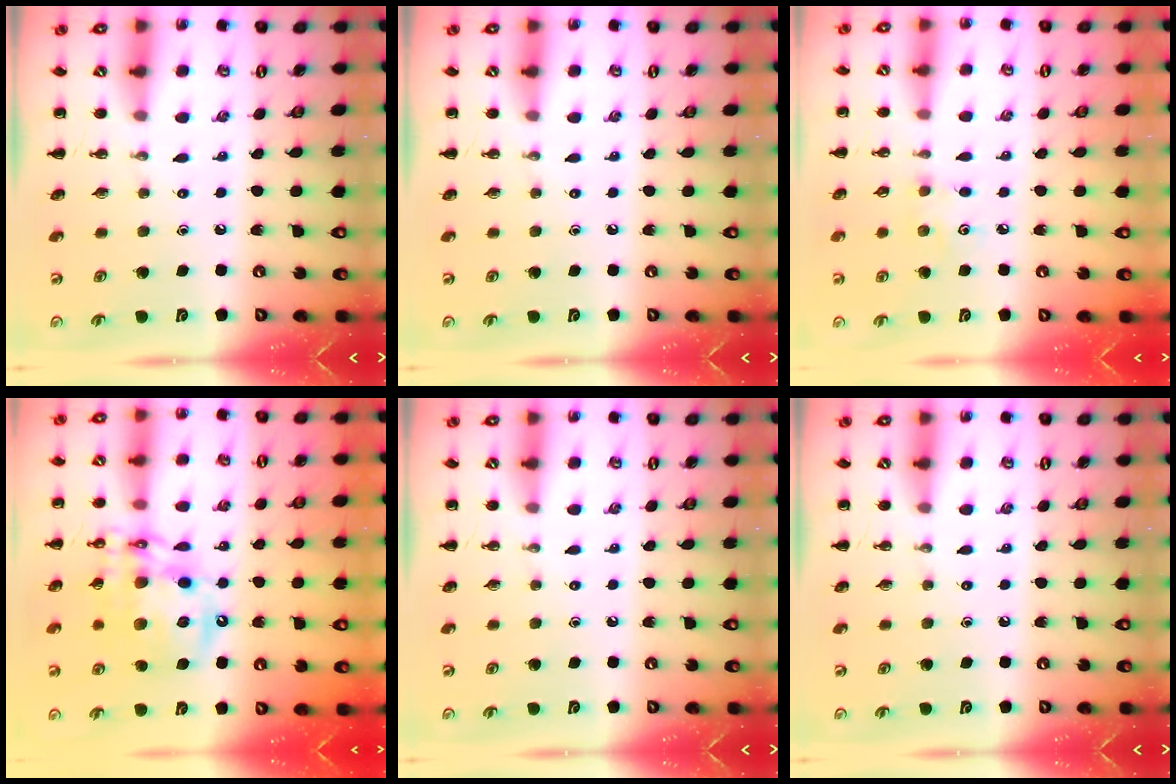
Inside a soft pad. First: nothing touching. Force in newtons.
{"total": 0.0}
{"total": 3.9, "press": 3.8, "slide": 0.9}
{"total": 16.2, "press": 15.8, "slide": 3.4}
{"total": 0.0}
{"total": 0.0}